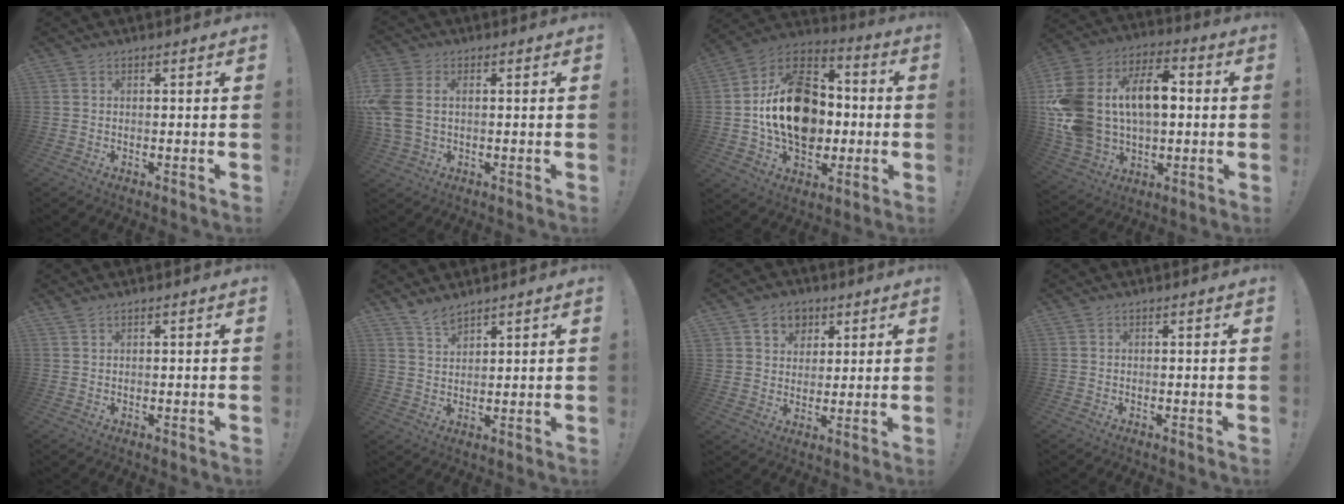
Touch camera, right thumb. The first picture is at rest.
{"total": 8.5, "force": [1.0, 5.9, 6.1], "torque": [-0.138, -0.002, 0.022]}
{"total": 22.3, "force": [-0.8, 16.0, 15.5], "torque": [-0.249, 0.019, -0.002]}
{"total": 22.6, "force": [3.6, 15.1, 16.4], "torque": [-0.324, 0.000, 0.070]}
{"total": 0.9, "force": [0.8, 0.0, 0.4], "torque": [-0.009, -0.001, 0.016]}
{"total": 5.4, "force": [4.8, 1.5, 1.9], "torque": [-0.034, -0.031, 0.089]}
{"total": 7.5, "force": [3.4, 6.5, 1.2], "torque": [-0.015, -0.029, 0.068]}
{"total": 0.0}